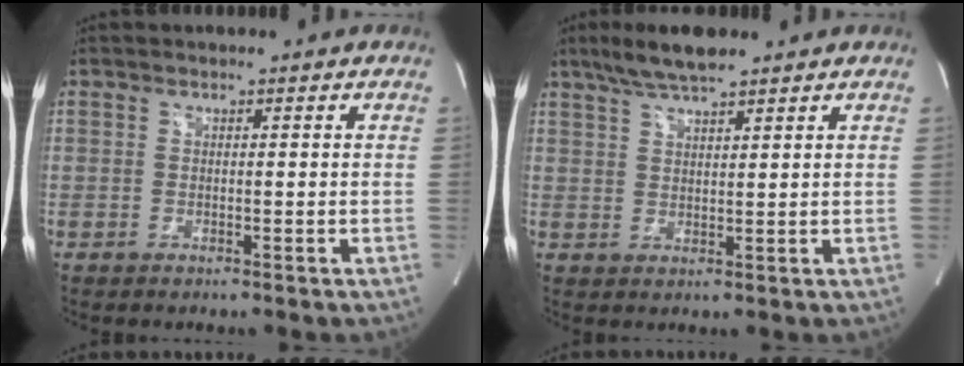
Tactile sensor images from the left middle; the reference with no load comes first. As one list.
[{"total": 6.2, "force": [4.9, 0.9, 3.7], "torque": [-0.076, 0.015, 0.090]}]